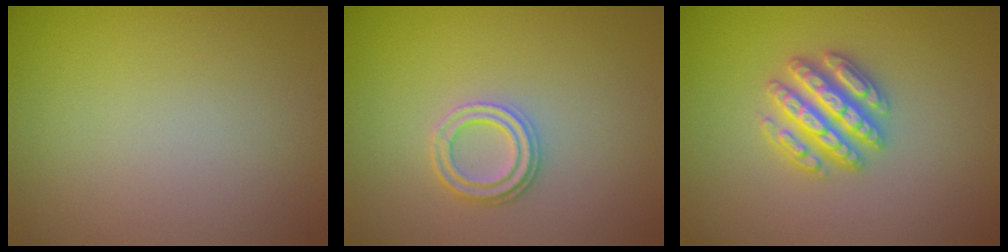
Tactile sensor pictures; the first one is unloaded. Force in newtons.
{"total": 2.4, "press": 2.0, "slide": 1.2}
{"total": 4.7, "press": 4.6, "slide": 0.9}